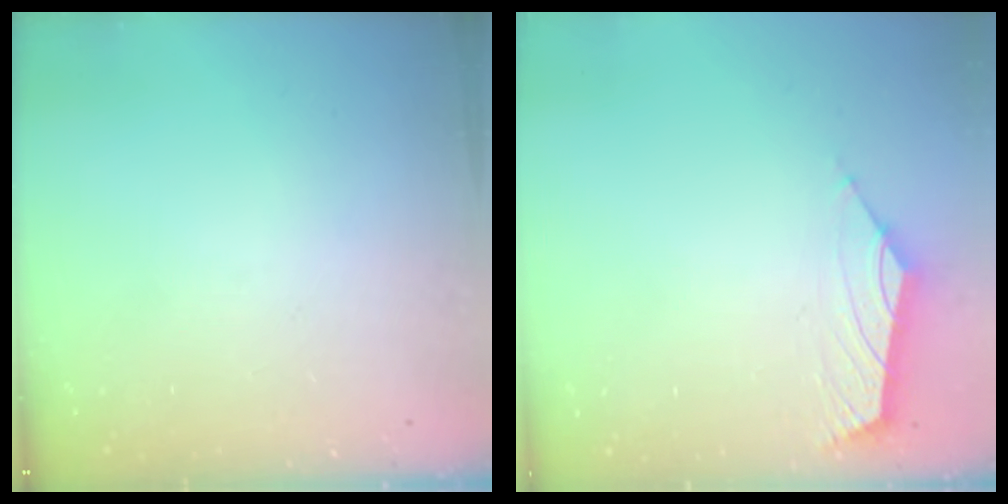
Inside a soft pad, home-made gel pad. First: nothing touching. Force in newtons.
{"total": 1.8, "press": 1.6, "slide": 0.7}